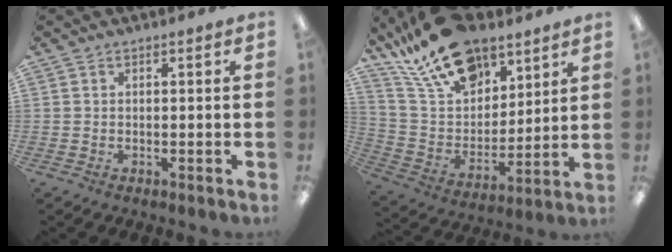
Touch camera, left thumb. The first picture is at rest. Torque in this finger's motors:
{"motor_torque": [1.67, 0.71, 1.48, -1.29, 0.14]}